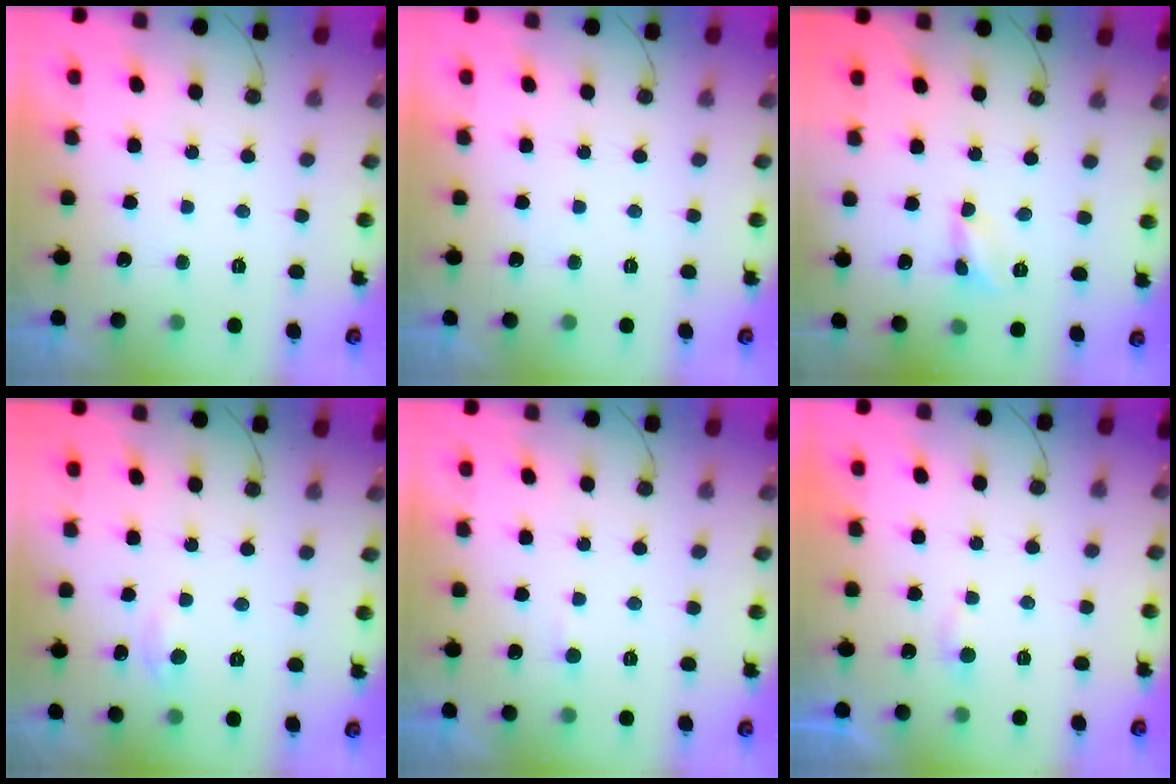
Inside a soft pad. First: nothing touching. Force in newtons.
{"total": 0.0}
{"total": 1.6, "press": 1.6, "slide": 0.1}
{"total": 2.5, "press": 2.4, "slide": 0.3}
{"total": 2.3, "press": 2.3, "slide": 0.3}
{"total": 2.8, "press": 2.8, "slide": 0.3}